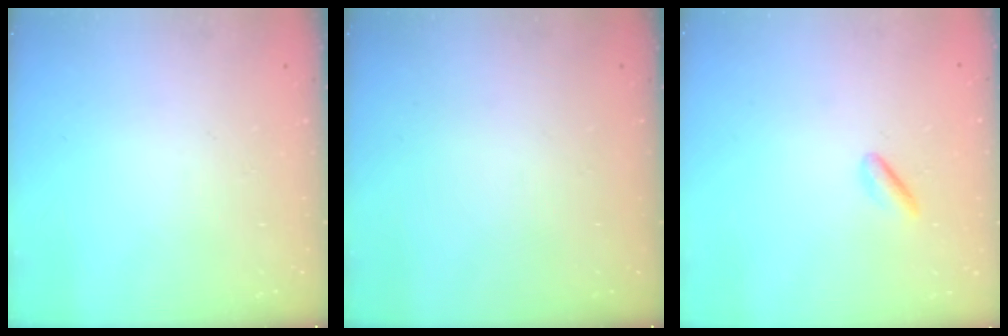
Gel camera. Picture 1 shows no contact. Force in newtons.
{"total": 0.0}
{"total": 1.5, "press": 1.1, "slide": 0.9}